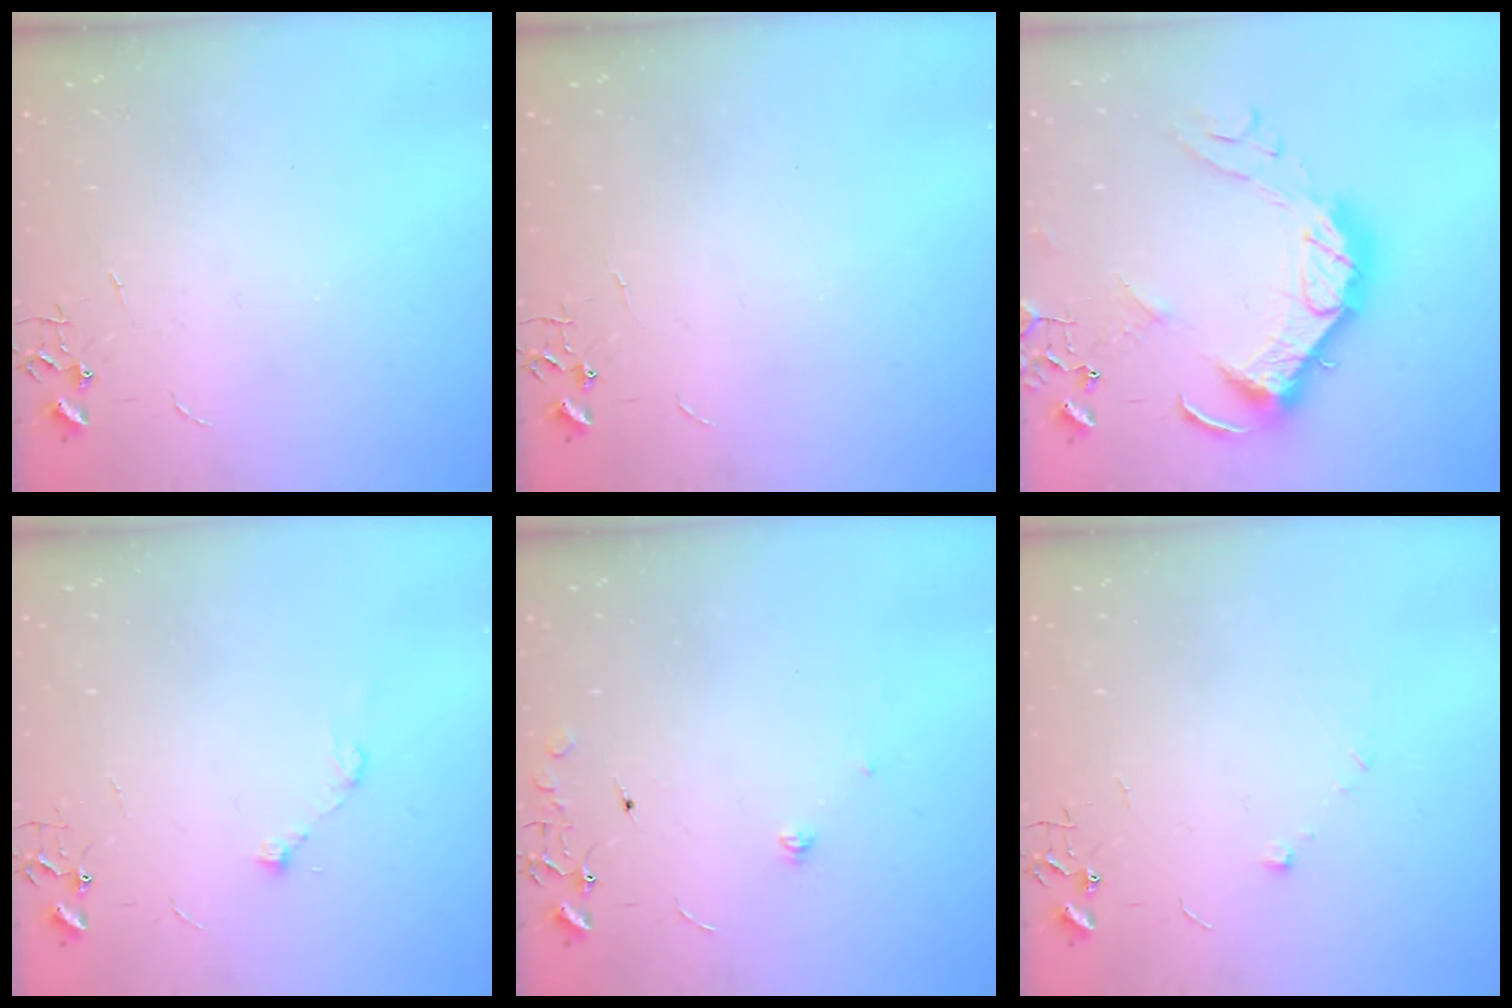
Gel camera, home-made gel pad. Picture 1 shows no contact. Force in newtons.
{"total": 0.0}
{"total": 18.8, "press": 18.7, "slide": 2.0}
{"total": 6.0, "press": 5.8, "slide": 1.2}
{"total": 7.5, "press": 7.4, "slide": 0.8}
{"total": 4.2, "press": 4.2, "slide": 0.5}